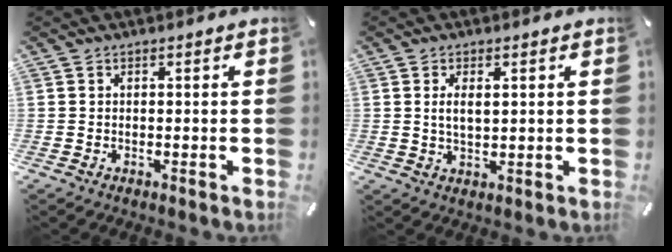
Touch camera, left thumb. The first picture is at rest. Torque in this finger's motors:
{"motor_torque": [0.28, -0.15, 0.14, 0.03, 0.17]}